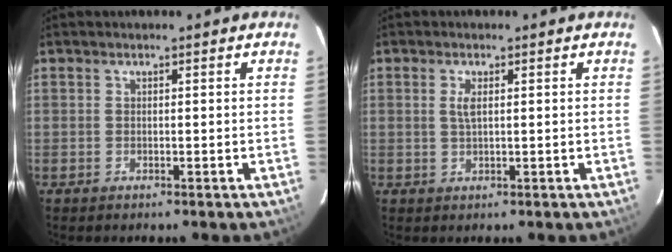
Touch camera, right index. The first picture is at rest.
{"total": 1.9, "force": [0.5, 0.6, 1.7], "torque": [-0.036, 0.001, 0.010]}